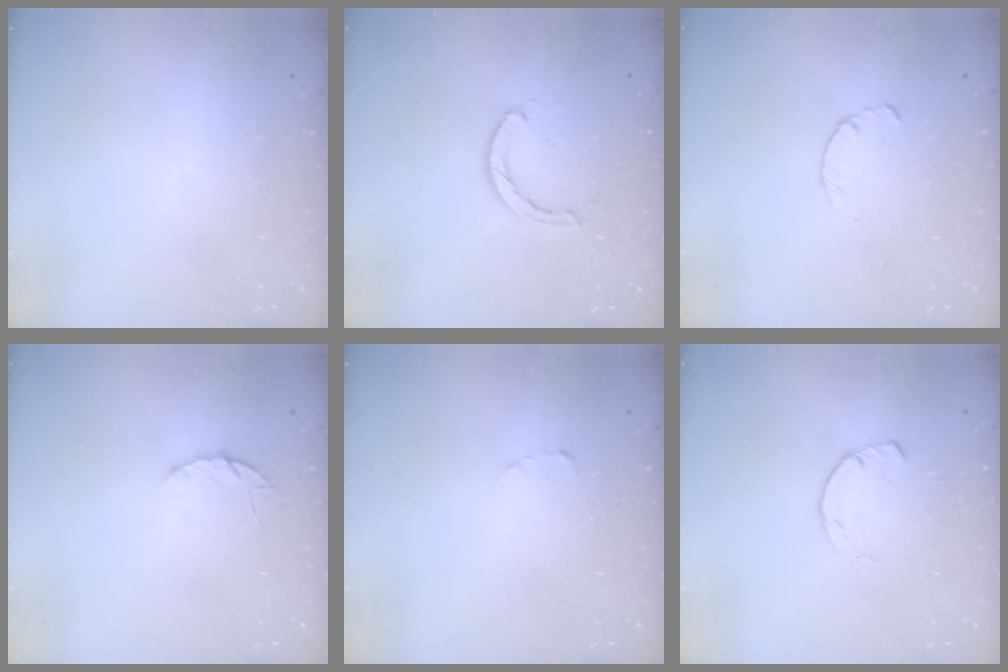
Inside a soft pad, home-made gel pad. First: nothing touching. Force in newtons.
{"total": 2.4, "press": 2.3, "slide": 0.4}
{"total": 2.4, "press": 2.3, "slide": 0.4}
{"total": 4.2, "press": 4.2, "slide": 0.5}
{"total": 1.8, "press": 1.7, "slide": 0.3}
{"total": 3.0, "press": 3.0, "slide": 0.4}